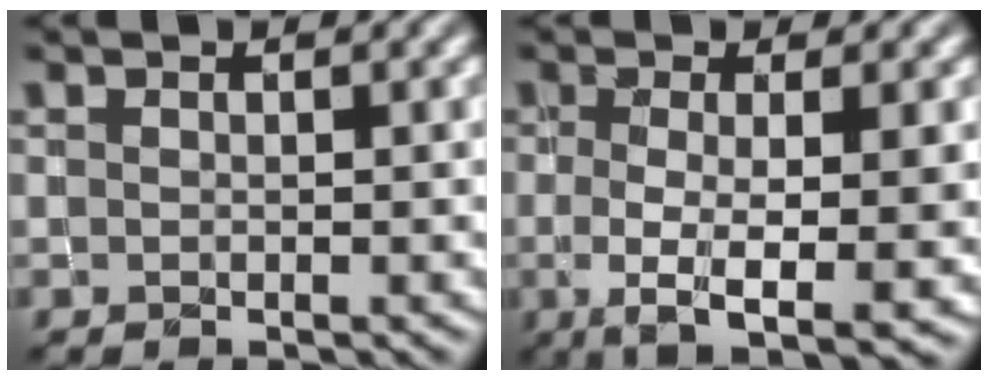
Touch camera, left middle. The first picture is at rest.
{"total": 6.7, "force": [-1.3, 1.9, 6.3], "torque": [-0.095, -0.012, -0.022]}